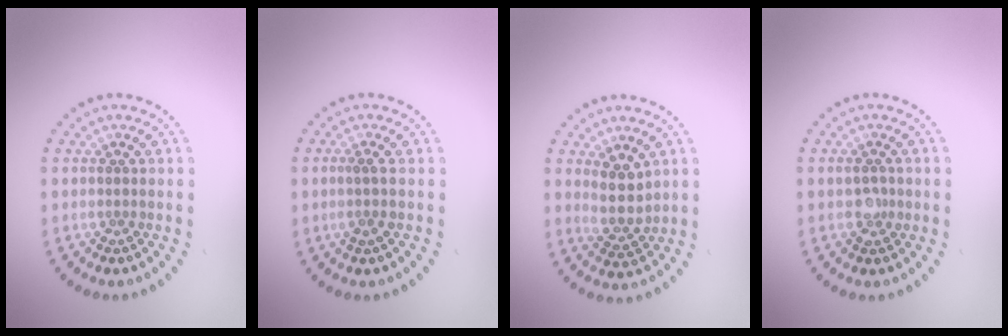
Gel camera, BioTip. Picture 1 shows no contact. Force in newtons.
{"total": 1.5, "press": 1.1, "slide": 0.9}
{"total": 2.8, "press": 2.5, "slide": 1.2}
{"total": 1.3, "press": 1.3, "slide": 0.0}